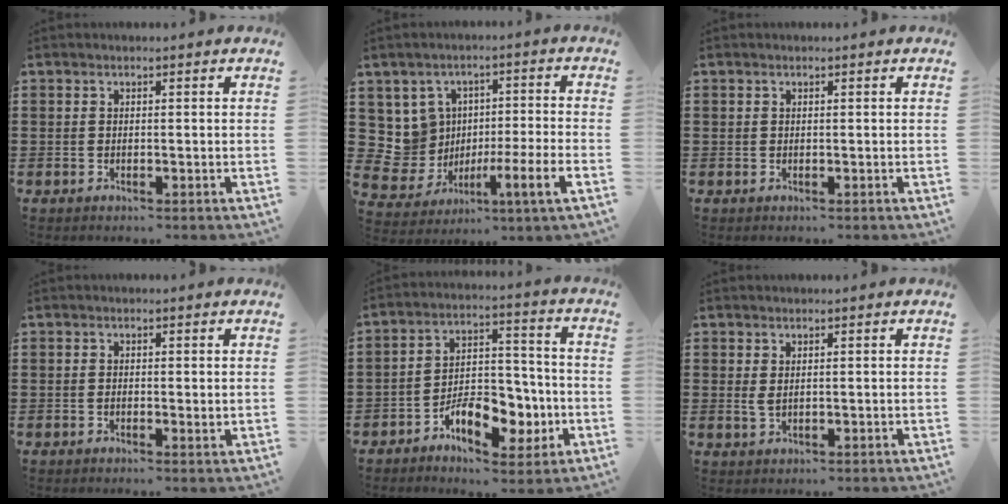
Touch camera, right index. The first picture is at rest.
{"total": 6.0, "force": [-0.5, 4.8, 3.5], "torque": [-0.106, -0.007, -0.007]}
{"total": 0.0}
{"total": 0.7, "force": [-0.1, 0.1, 0.7], "torque": [-0.014, -0.006, 0.000]}
{"total": 9.3, "force": [-4.3, 5.6, 6.1], "torque": [-0.081, 0.023, -0.070]}
{"total": 1.6, "force": [0.6, 0.6, 1.3], "torque": [-0.036, -0.001, 0.009]}